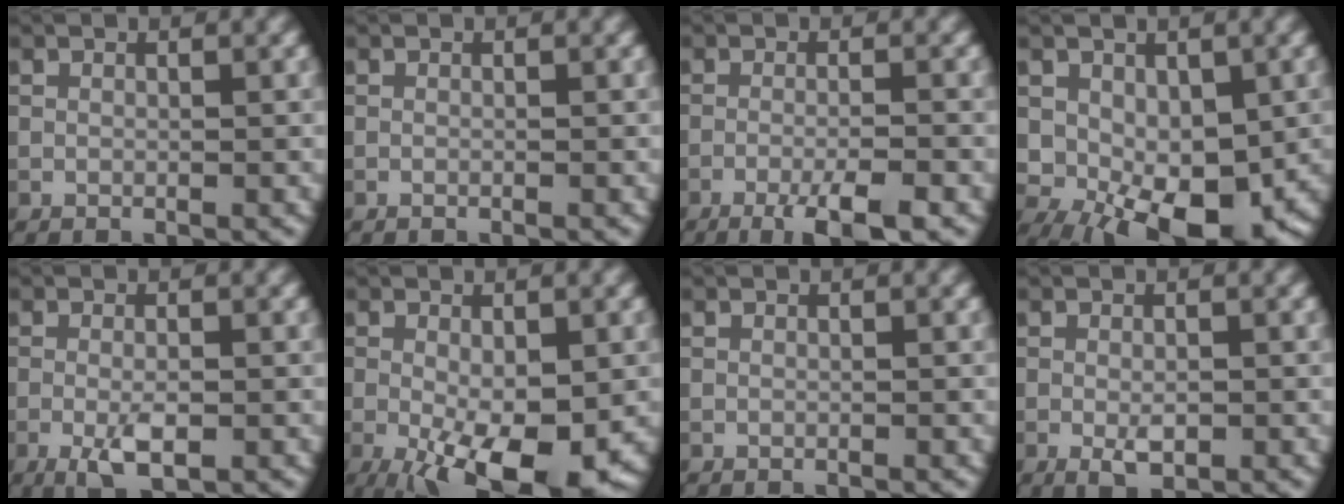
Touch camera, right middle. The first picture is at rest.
{"total": 0.0}
{"total": 4.4, "force": [-2.6, 0.7, 3.5], "torque": [-0.058, 0.003, -0.046]}
{"total": 8.0, "force": [-1.6, 4.7, 6.3], "torque": [-0.098, -0.008, -0.025]}
{"total": 3.4, "force": [-1.2, 1.1, 2.9], "torque": [-0.057, -0.007, -0.022]}
{"total": 10.0, "force": [-3.4, 4.0, 8.5], "torque": [-0.147, -0.030, -0.038]}
{"total": 0.0}
{"total": 2.1, "force": [-0.6, 1.0, 1.8], "torque": [-0.031, -0.004, -0.007]}